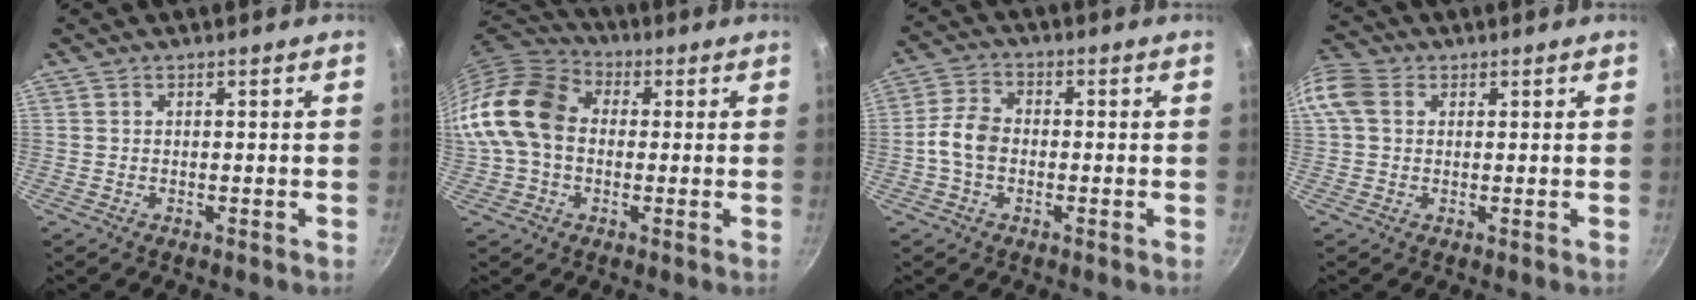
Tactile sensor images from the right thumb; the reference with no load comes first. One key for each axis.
{"total": 16.7, "fx": 0.6, "fy": 12.5, "fz": 11.1, "tx": -0.198, "ty": 0.035, "tz": -0.003}
{"total": 6.3, "fx": -1.1, "fy": 4.5, "fz": 4.3, "tx": -0.078, "ty": 0.025, "tz": -0.032}
{"total": 8.2, "fx": 2.0, "fy": 6.2, "fz": 5.0, "tx": -0.107, "ty": 0.018, "tz": 0.026}